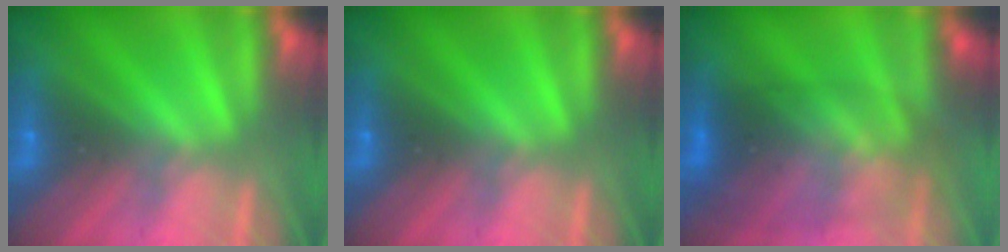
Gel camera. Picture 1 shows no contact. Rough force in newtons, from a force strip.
{"total": 0.0}
{"total": 2.8}